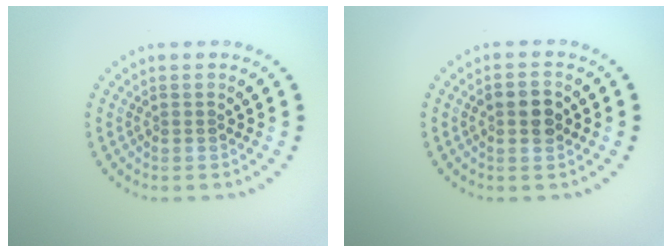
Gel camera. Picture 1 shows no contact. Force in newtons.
{"total": 3.0, "press": 3.0, "slide": 0.3}